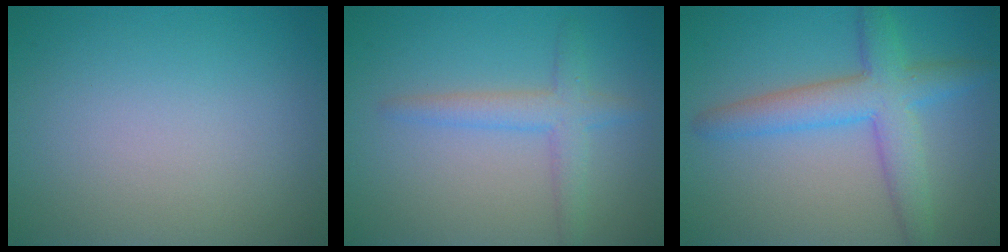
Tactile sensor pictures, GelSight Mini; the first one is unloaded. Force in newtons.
{"total": 2.8, "press": 2.8, "slide": 0.1}
{"total": 5.4, "press": 5.3, "slide": 0.3}